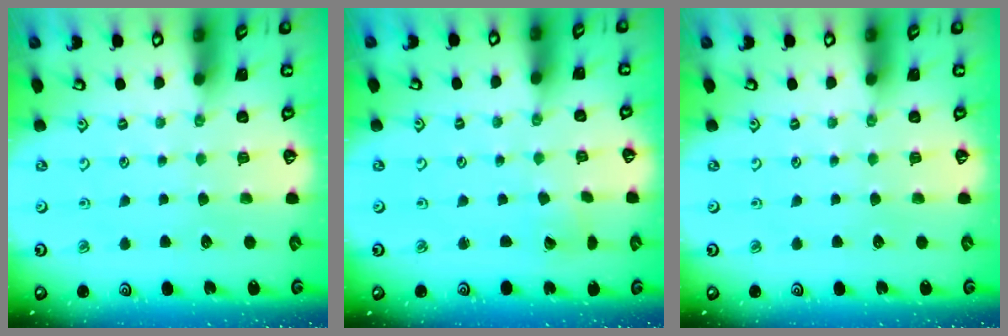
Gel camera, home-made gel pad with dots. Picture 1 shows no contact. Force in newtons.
{"total": 1.7, "press": 1.7, "slide": 0.3}
{"total": 0.0}